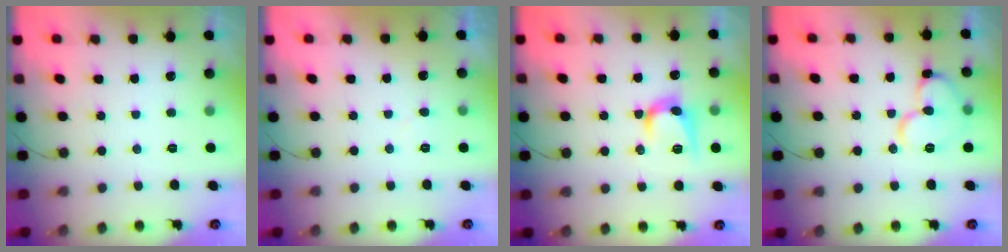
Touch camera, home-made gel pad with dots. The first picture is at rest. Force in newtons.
{"total": 3.2, "press": 3.2, "slide": 0.3}
{"total": 10.2, "press": 10.2, "slide": 0.5}
{"total": 12.5, "press": 12.4, "slide": 1.6}